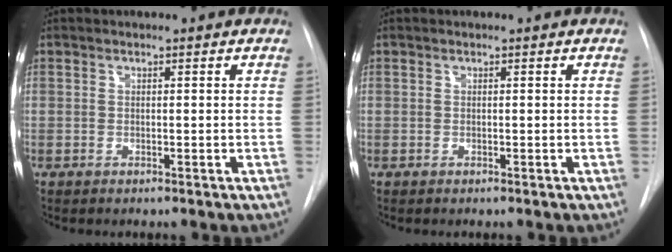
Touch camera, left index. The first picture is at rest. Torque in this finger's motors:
{"motor_torque": [-0.08, 0.17, 0.00, 0.00]}